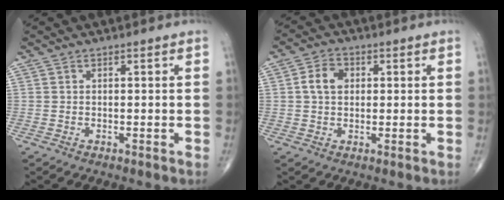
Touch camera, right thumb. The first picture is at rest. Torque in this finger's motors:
{"motor_torque": [-0.43, 0.31, 0.30, -0.08, 0.02]}